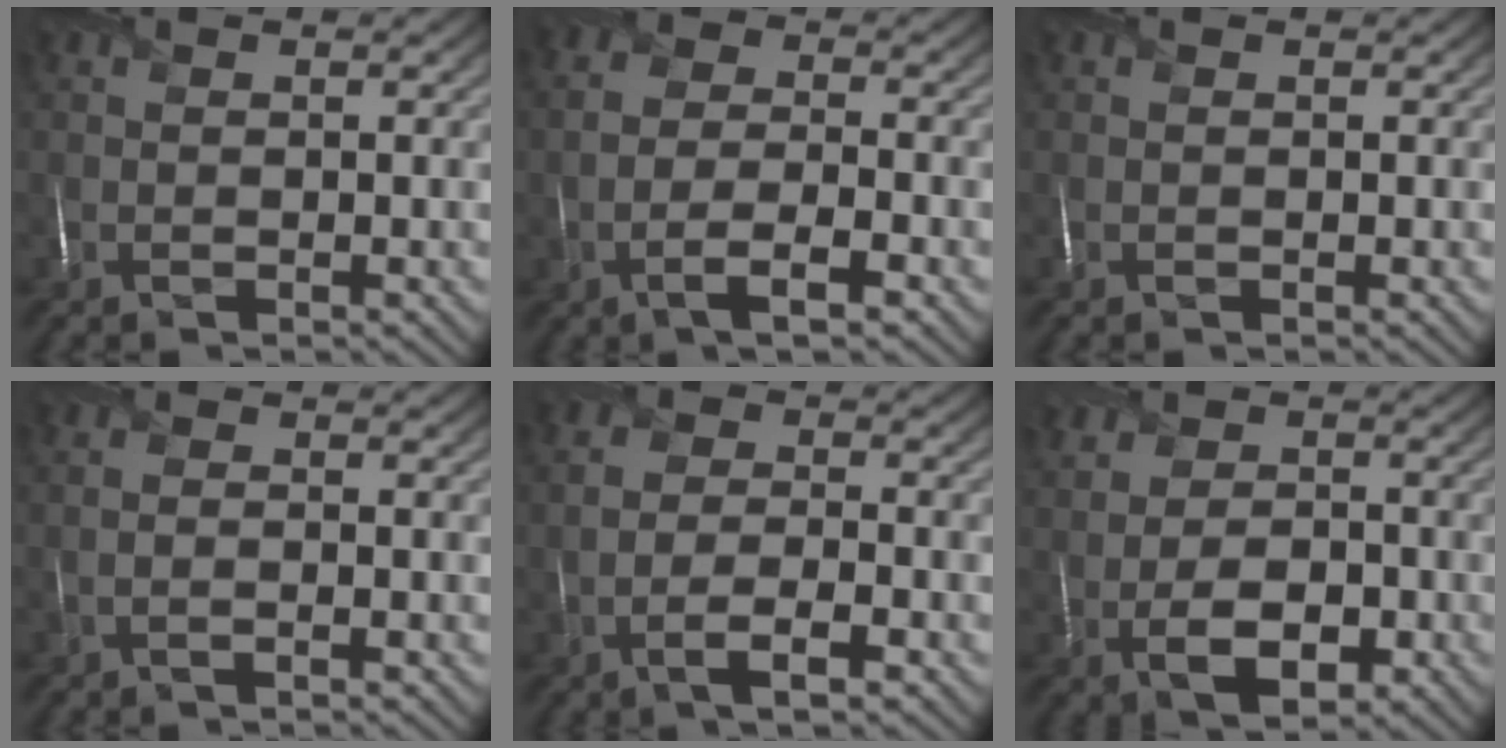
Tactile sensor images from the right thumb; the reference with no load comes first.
{"total": 5.3, "force": [-2.0, 2.1, 4.4], "torque": [-0.093, 0.000, -0.045]}
{"total": 0.0}
{"total": 1.8, "force": [-0.6, 0.5, 1.6], "torque": [-0.037, 0.000, -0.017]}
{"total": 4.8, "force": [-1.8, 2.0, 4.0], "torque": [-0.082, -0.002, -0.037]}
{"total": 7.3, "force": [-1.3, 5.0, 5.1], "torque": [-0.071, 0.001, -0.031]}